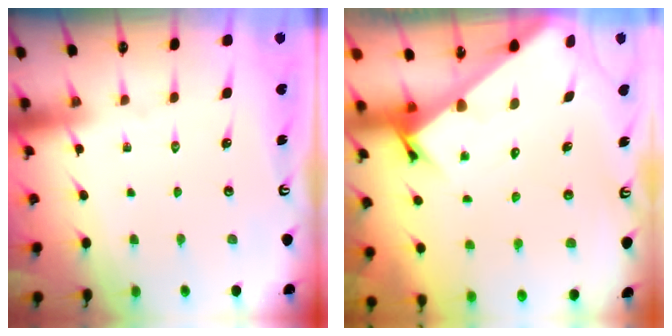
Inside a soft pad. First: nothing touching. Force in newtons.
{"total": 2.8, "press": 2.8, "slide": 0.2}